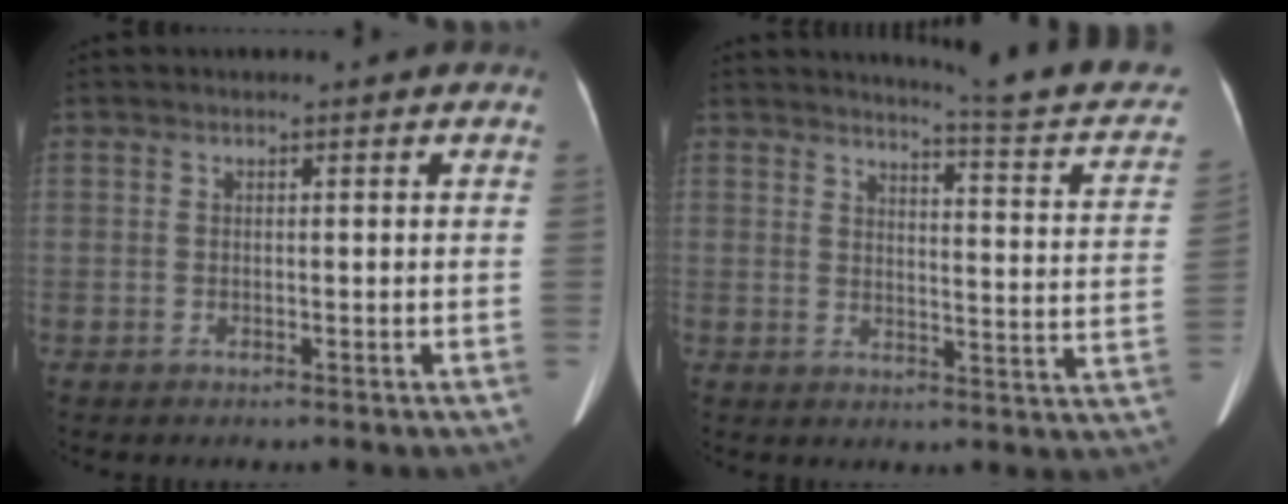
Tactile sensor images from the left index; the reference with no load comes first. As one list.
[{"total": 14.9, "force": [13.9, 0.3, 5.3], "torque": [-0.058, -0.069, 0.145]}]